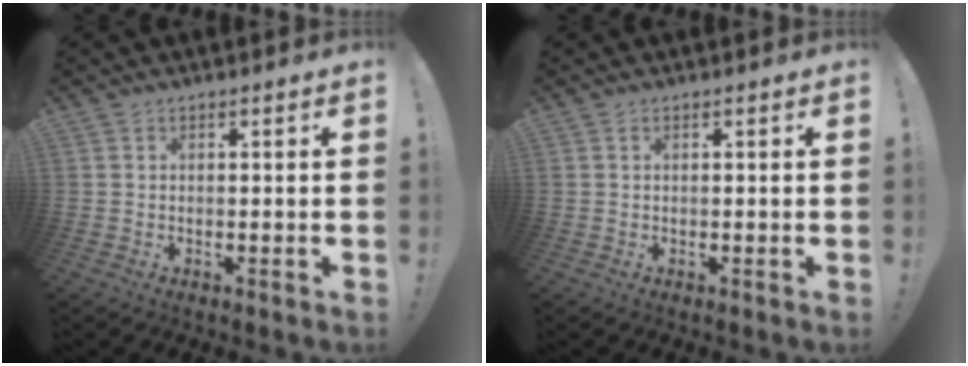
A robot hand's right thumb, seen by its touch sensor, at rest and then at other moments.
{"total": 0.0}